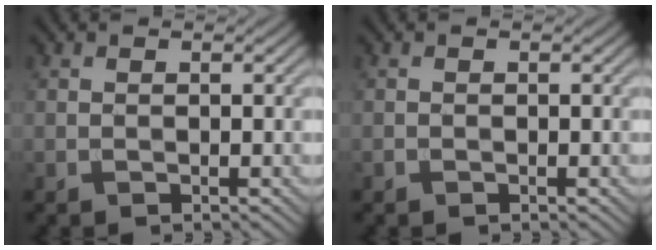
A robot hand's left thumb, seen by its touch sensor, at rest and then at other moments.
{"total": 0.0}